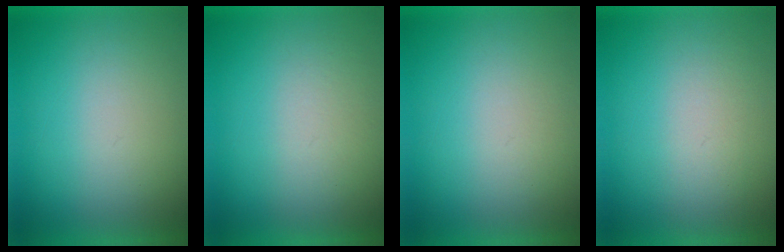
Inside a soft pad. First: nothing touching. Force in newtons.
{"total": 4.2}
{"total": 1.2}
{"total": 1.4}